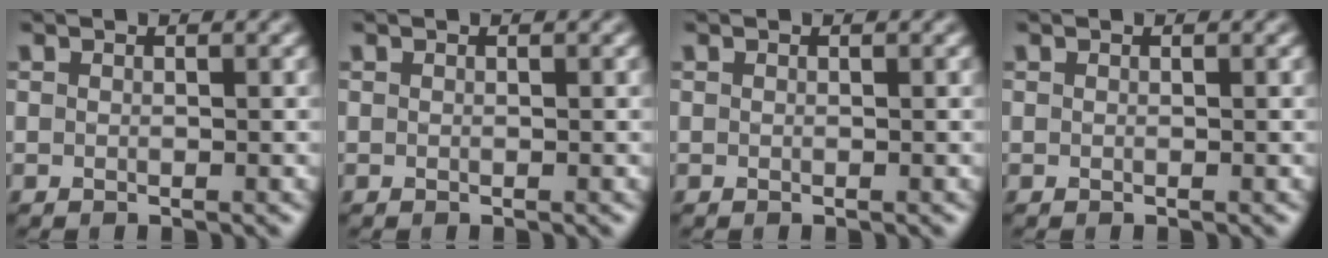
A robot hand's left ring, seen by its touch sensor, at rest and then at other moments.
{"total": 0.0}
{"total": 0.0}
{"total": 0.0}